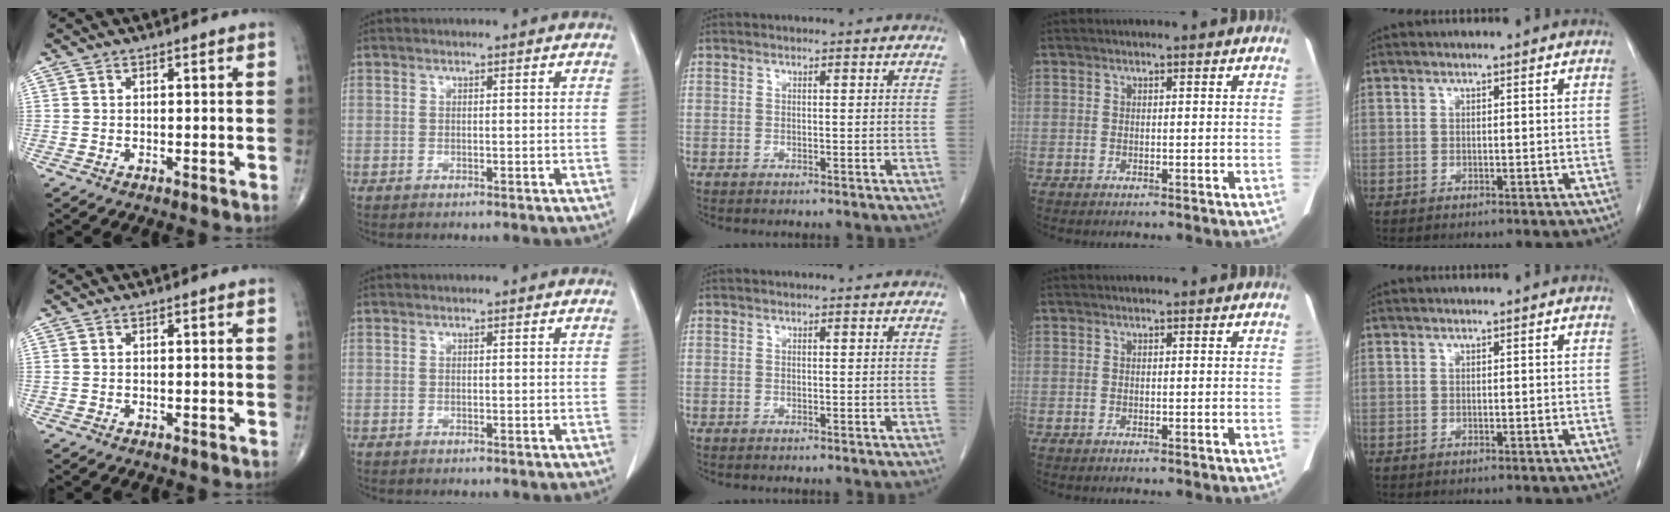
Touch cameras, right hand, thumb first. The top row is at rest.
{}